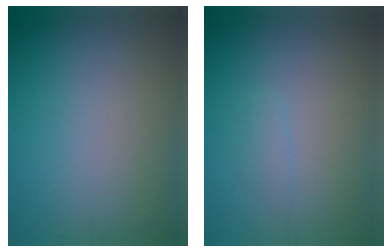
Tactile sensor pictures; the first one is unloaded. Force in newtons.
{"total": 0.8, "press": 0.8, "slide": 0.1}